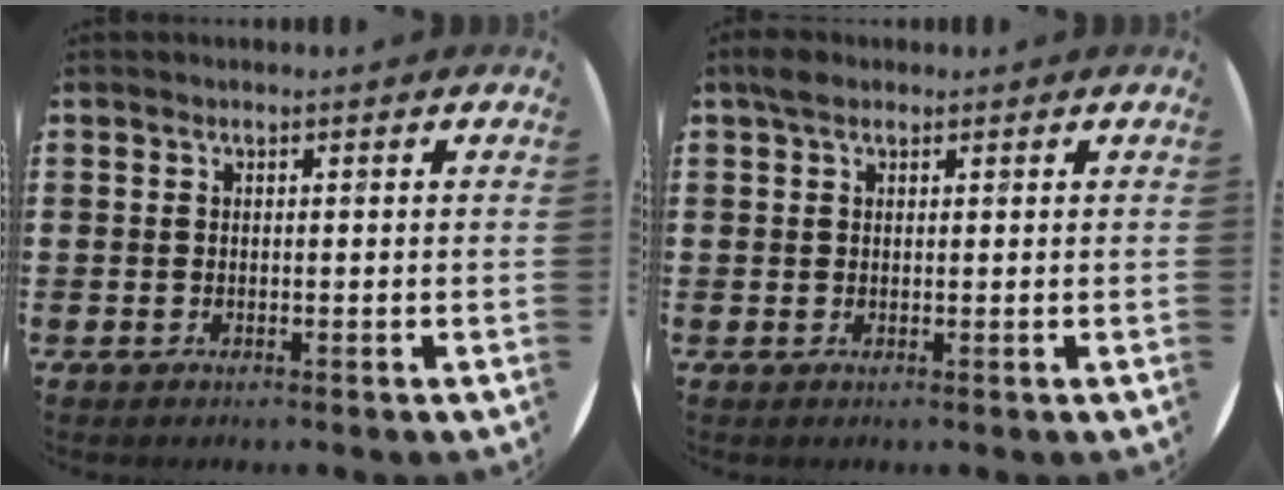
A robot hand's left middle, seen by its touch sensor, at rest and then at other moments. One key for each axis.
{"total": 1.7, "fx": 1.3, "fy": 0.9, "fz": 0.8, "tx": -0.009, "ty": 0.003, "tz": 0.021}